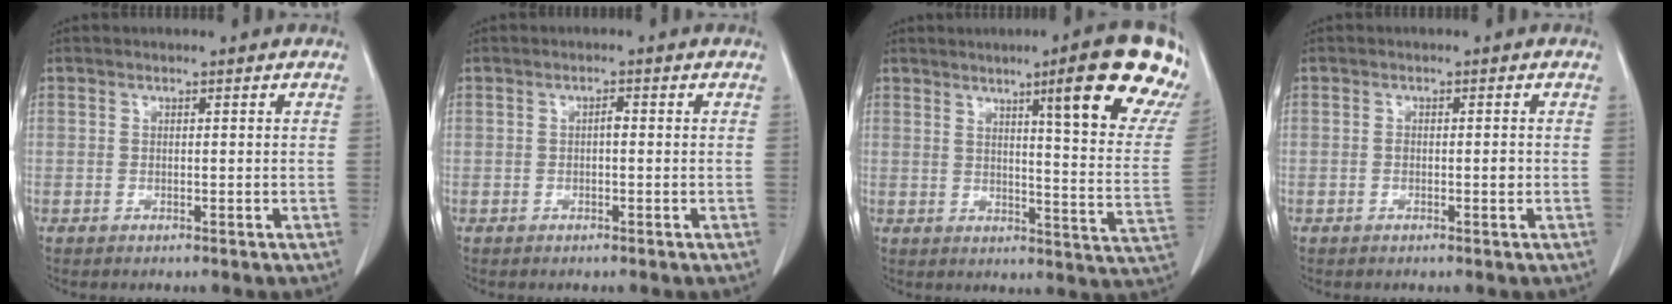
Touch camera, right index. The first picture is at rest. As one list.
[{"total": 1.0, "force": [-0.1, 0.3, 0.9], "torque": [-0.018, 0.003, -0.003]}, {"total": 17.0, "force": [10.0, 0.5, 13.7], "torque": [-0.161, -0.024, 0.108]}, {"total": 1.4, "force": [-0.1, 0.6, 1.2], "torque": [-0.017, 0.004, 0.000]}]